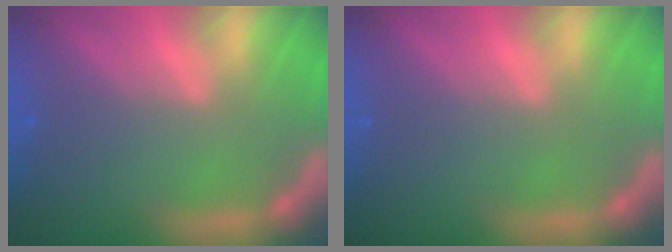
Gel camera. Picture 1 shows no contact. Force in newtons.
{"total": 0.0}